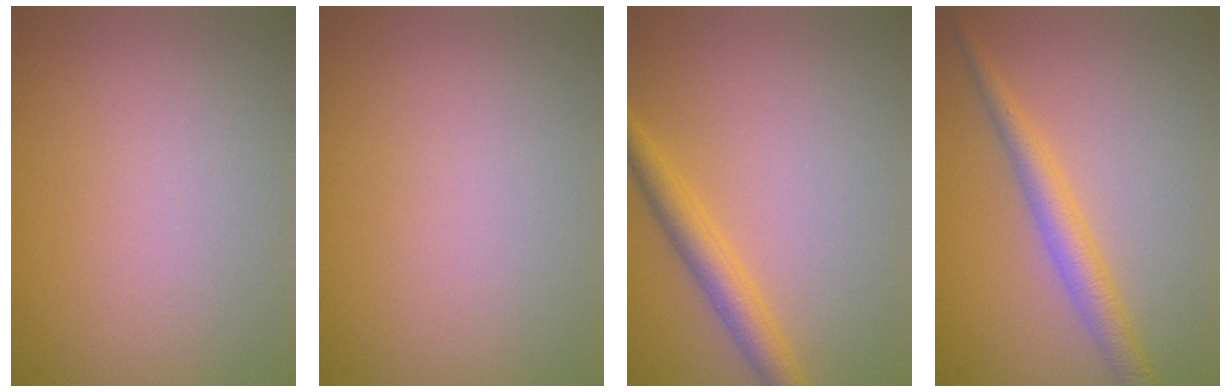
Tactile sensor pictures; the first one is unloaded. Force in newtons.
{"total": 0.0}
{"total": 2.9, "press": 2.9, "slide": 0.1}
{"total": 2.9, "press": 2.9, "slide": 0.0}